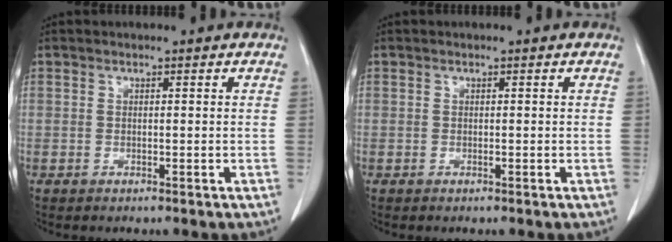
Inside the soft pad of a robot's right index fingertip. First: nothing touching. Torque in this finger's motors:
{"motor_torque": [0.08, 0.01, -0.01, 0.00]}